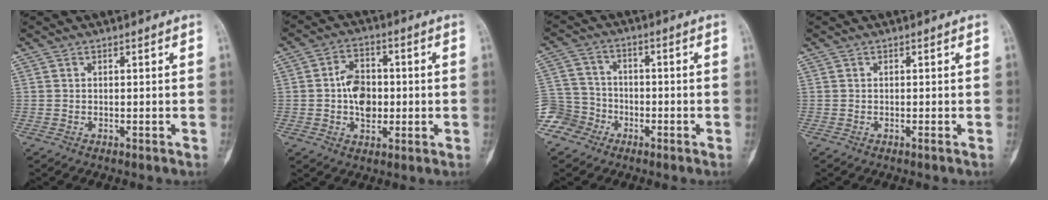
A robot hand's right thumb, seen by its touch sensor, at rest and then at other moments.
{"total": 8.3, "force": [-0.4, 5.9, 5.8], "torque": [-0.071, 0.014, -0.011]}
{"total": 7.9, "force": [-4.8, 6.2, 0.5], "torque": [0.014, 0.041, -0.098]}
{"total": 0.0}